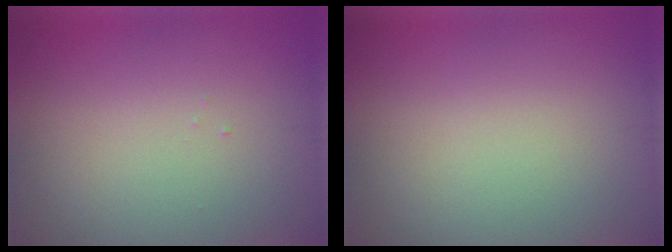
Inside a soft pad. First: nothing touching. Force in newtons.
{"total": 0.0}